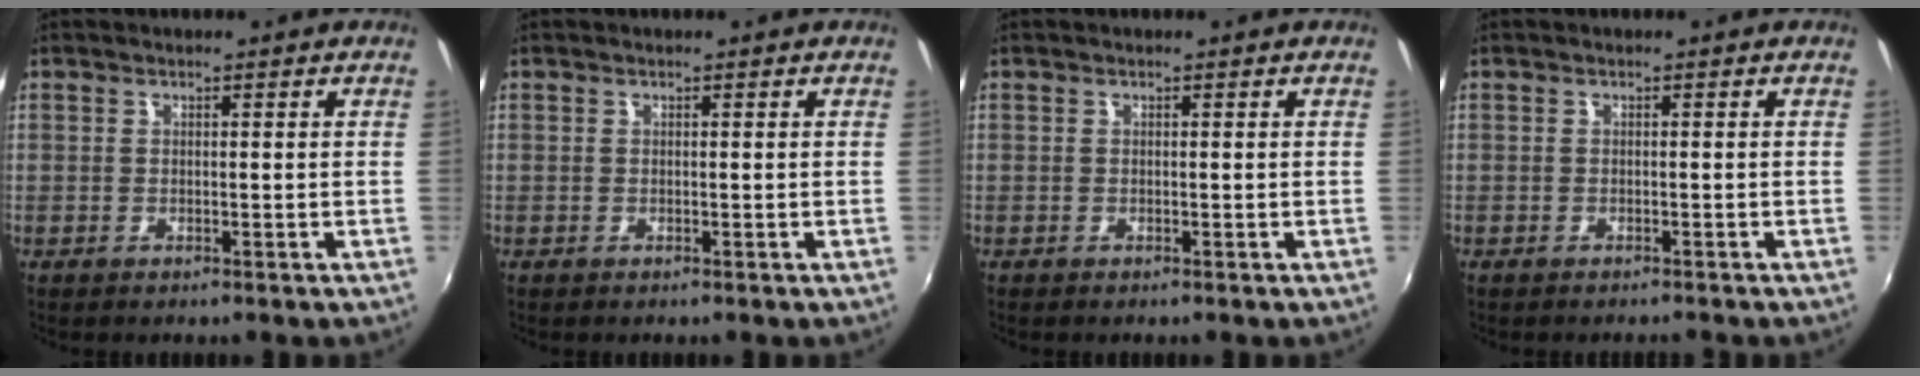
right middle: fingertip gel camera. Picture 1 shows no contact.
{"total": 0.0}
{"total": 0.0}
{"total": 1.0, "force": [-1.0, 0.3, 0.2], "torque": [-0.007, -0.004, -0.014]}